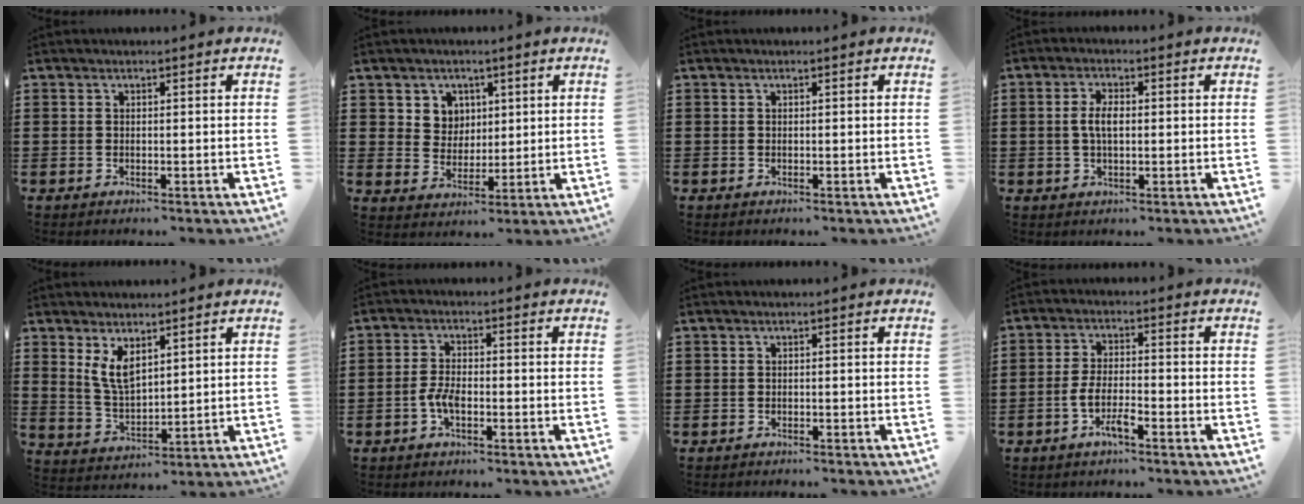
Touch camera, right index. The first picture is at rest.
{"total": 4.7, "force": [2.2, 4.1, 0.5], "torque": [-0.025, 0.007, 0.038]}
{"total": 0.0}
{"total": 3.7, "force": [0.1, 1.6, 3.3], "torque": [-0.073, 0.002, -0.002]}
{"total": 5.2, "force": [2.7, 2.2, 3.8], "torque": [-0.081, -0.002, 0.050]}
{"total": 3.3, "force": [-1.5, 1.1, 2.7], "torque": [-0.072, -0.007, -0.032]}
{"total": 0.8, "force": [-0.8, 0.1, -0.1], "torque": [-0.001, 0.001, -0.018]}
{"total": 4.5, "force": [-2.5, 1.0, 3.6], "torque": [-0.089, -0.003, -0.055]}